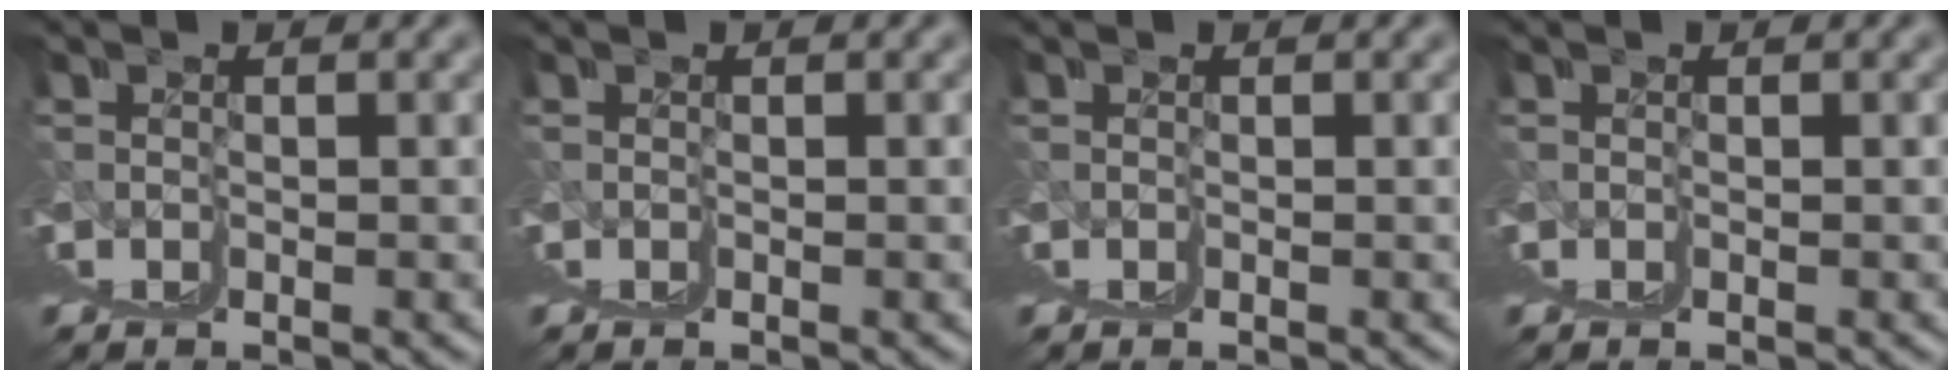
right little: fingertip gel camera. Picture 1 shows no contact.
{"total": 0.0}
{"total": 0.0}
{"total": 0.0}